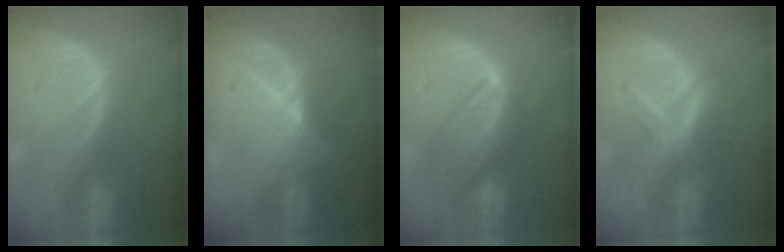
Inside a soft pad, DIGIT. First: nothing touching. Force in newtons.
{"total": 6.5, "press": 6.3, "slide": 1.5}
{"total": 8.4, "press": 7.2, "slide": 4.2}
{"total": 5.4, "press": 5.4, "slide": 0.7}